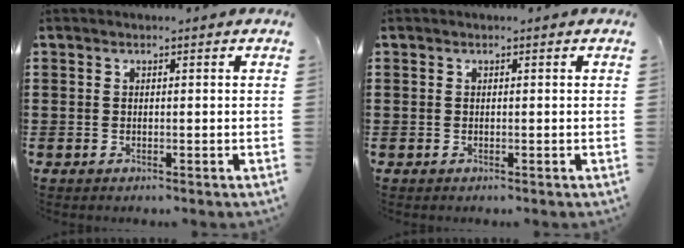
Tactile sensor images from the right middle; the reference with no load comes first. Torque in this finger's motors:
{"motor_torque": [0.00, 0.00, 0.00, 0.00]}